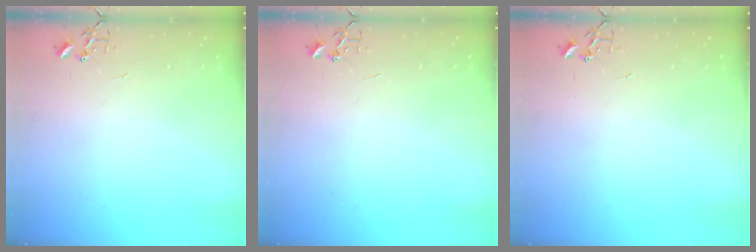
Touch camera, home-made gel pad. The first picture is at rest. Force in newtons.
{"total": 0.0}
{"total": 0.0}